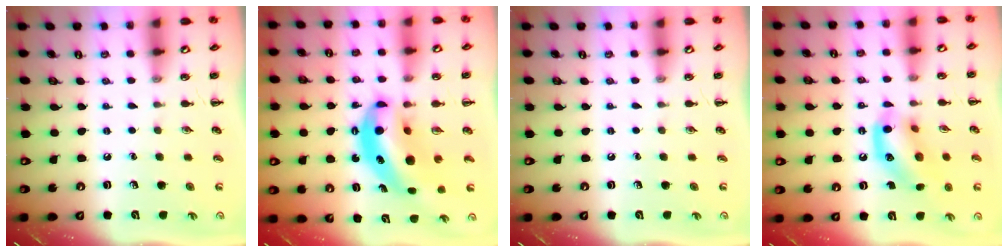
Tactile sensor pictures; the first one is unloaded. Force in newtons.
{"total": 10.8, "press": 10.4, "slide": 2.7}
{"total": 0.0}
{"total": 13.6, "press": 13.3, "slide": 3.2}